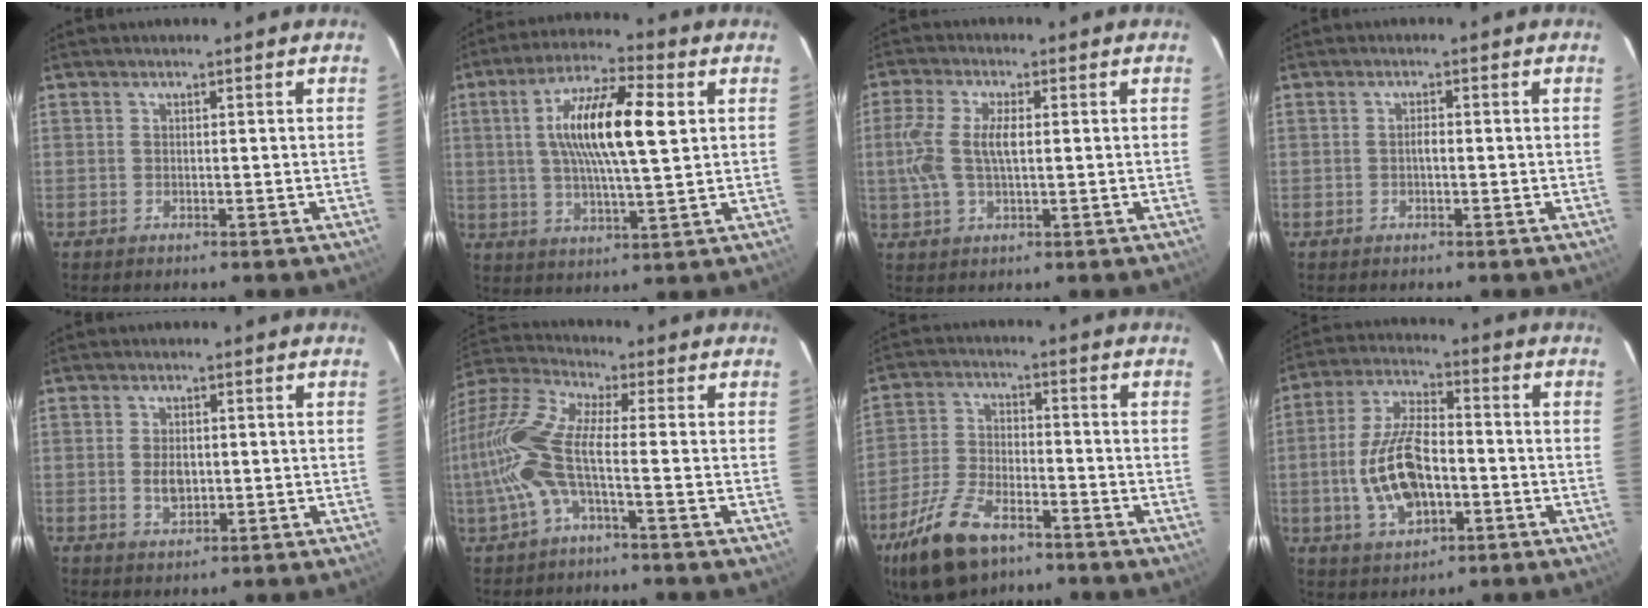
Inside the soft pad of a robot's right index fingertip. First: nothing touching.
{"total": 14.4, "force": [3.1, 3.1, 13.8], "torque": [-0.249, 0.016, 0.049]}
{"total": 7.7, "force": [0.5, 3.0, 7.1], "torque": [-0.154, 0.007, 0.011]}
{"total": 1.1, "force": [-0.3, 0.4, 0.9], "torque": [-0.017, 0.006, -0.006]}
{"total": 3.9, "force": [-0.4, 2.4, 3.1], "torque": [-0.057, -0.002, -0.003]}
{"total": 13.1, "force": [-2.7, 3.3, 12.4], "torque": [-0.265, 0.002, -0.059]}
{"total": 13.6, "force": [-8.9, 6.2, 8.2], "torque": [-0.192, -0.017, -0.168]}
{"total": 14.1, "force": [-3.0, 6.9, 12.0], "torque": [-0.249, 0.005, -0.049]}